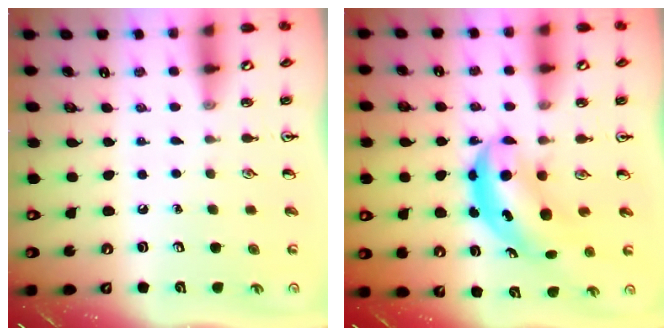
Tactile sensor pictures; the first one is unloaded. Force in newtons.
{"total": 6.1, "press": 6.0, "slide": 1.2}